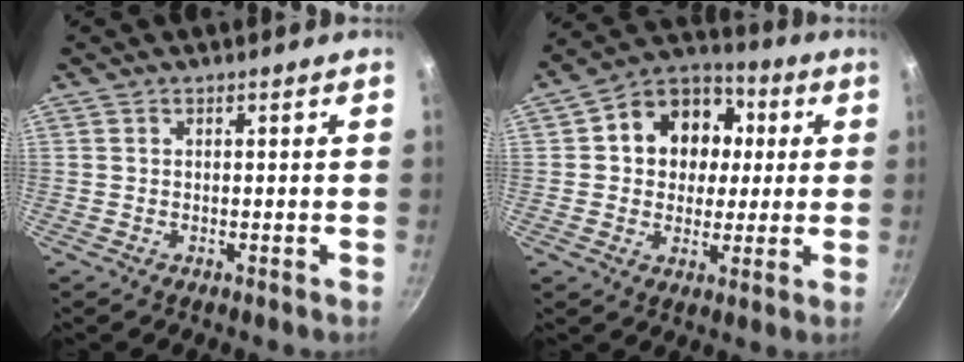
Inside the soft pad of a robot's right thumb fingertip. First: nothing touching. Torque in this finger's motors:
{"motor_torque": [-0.36, 1.41, 0.10, -0.01, 0.14]}